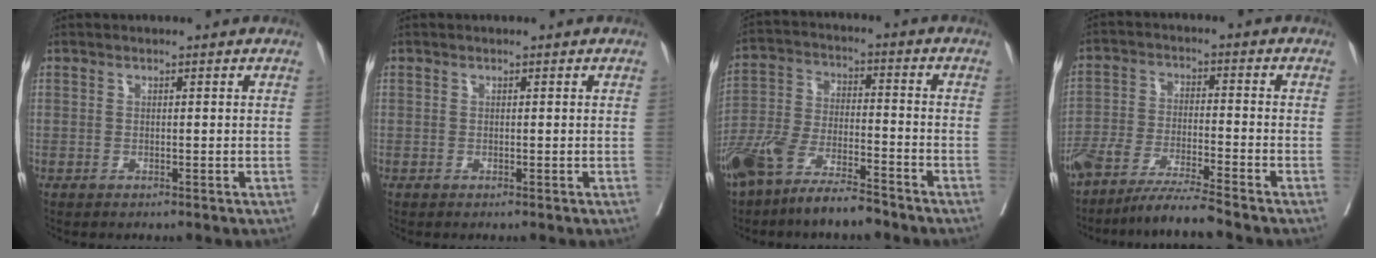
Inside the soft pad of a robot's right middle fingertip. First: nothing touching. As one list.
[{"total": 0.0}, {"total": 11.5, "force": [-9.0, 2.7, 6.6], "torque": [-0.134, -0.007, -0.172]}, {"total": 8.8, "force": [-7.6, -0.8, 4.4], "torque": [-0.073, -0.021, -0.140]}]